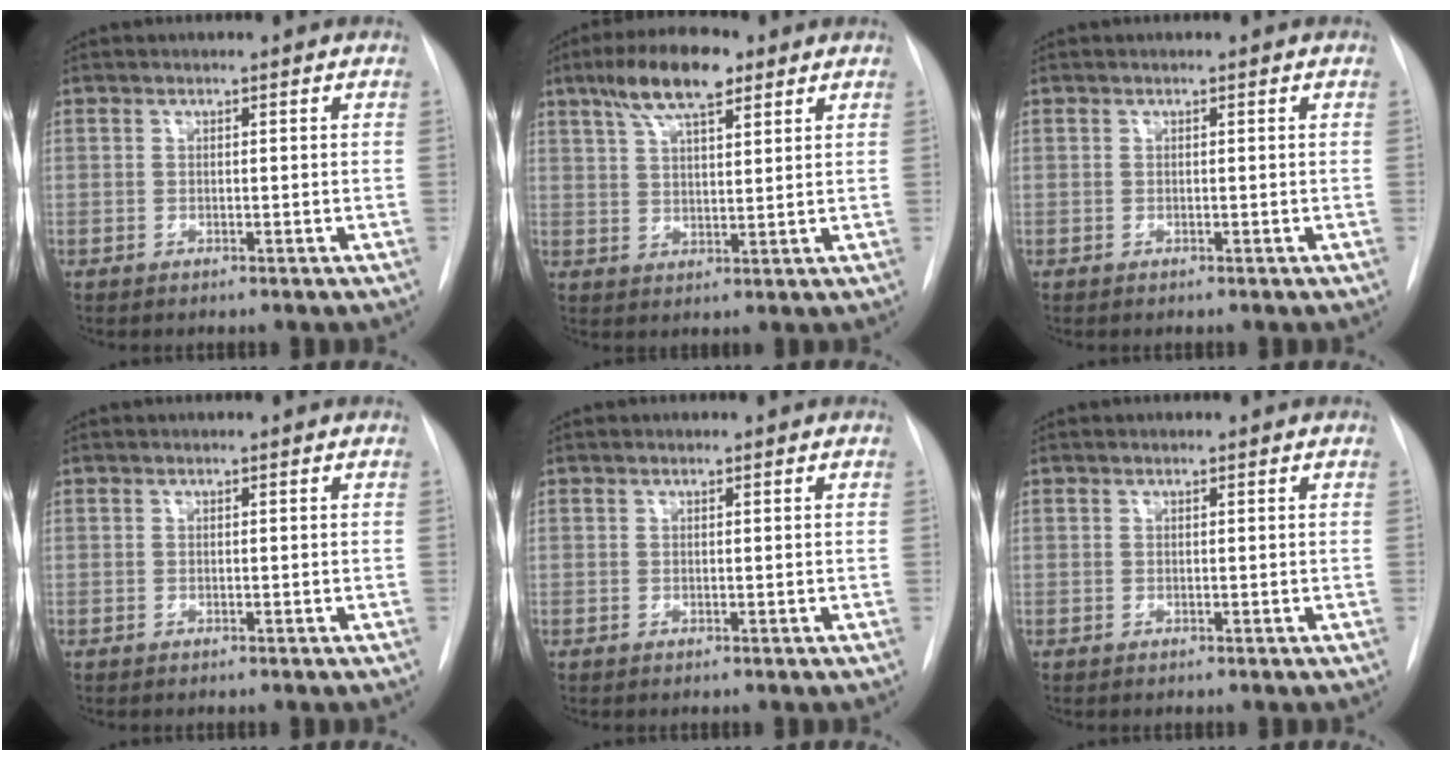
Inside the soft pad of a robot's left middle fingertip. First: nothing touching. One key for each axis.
{"total": 9.6, "fx": 6.0, "fy": 2.7, "fz": 6.9, "tx": -0.129, "ty": 0.017, "tz": 0.105}
{"total": 0.0}
{"total": 0.0}
{"total": 0.0}
{"total": 0.0}